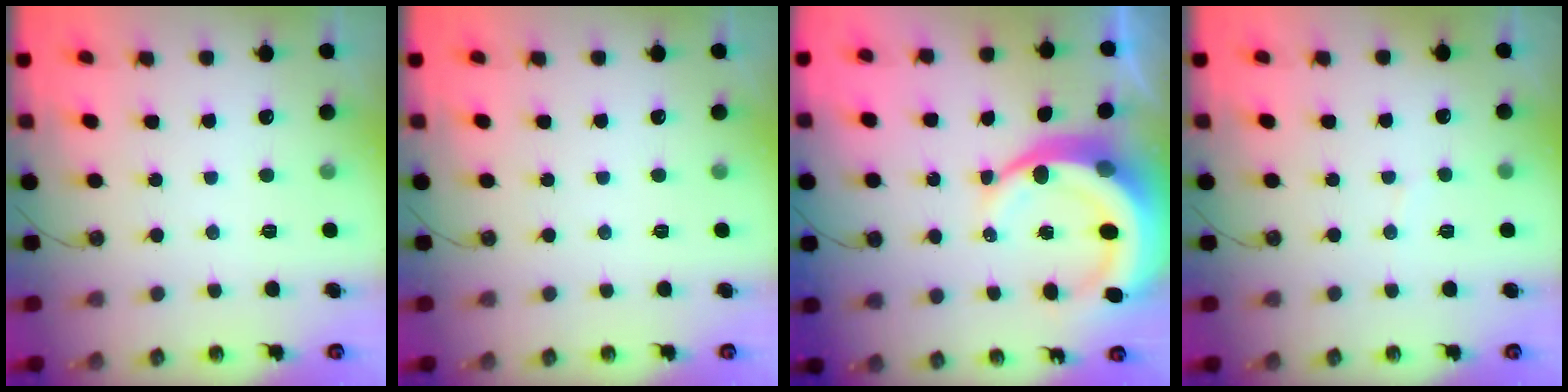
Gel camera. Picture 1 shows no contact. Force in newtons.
{"total": 0.0}
{"total": 11.9, "press": 11.8, "slide": 1.6}
{"total": 2.8, "press": 2.8, "slide": 0.2}